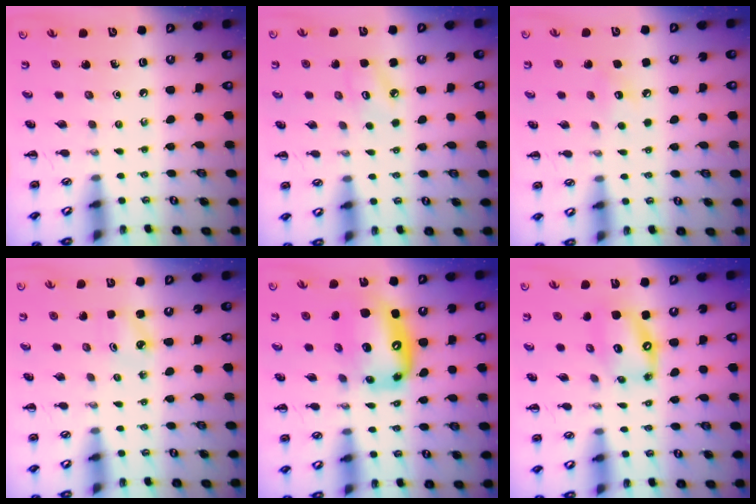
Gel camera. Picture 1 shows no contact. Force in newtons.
{"total": 4.0, "press": 3.9, "slide": 1.0}
{"total": 5.8, "press": 5.6, "slide": 1.5}
{"total": 2.0, "press": 2.0, "slide": 0.5}
{"total": 14.5, "press": 13.9, "slide": 4.0}
{"total": 12.1, "press": 11.7, "slide": 2.8}